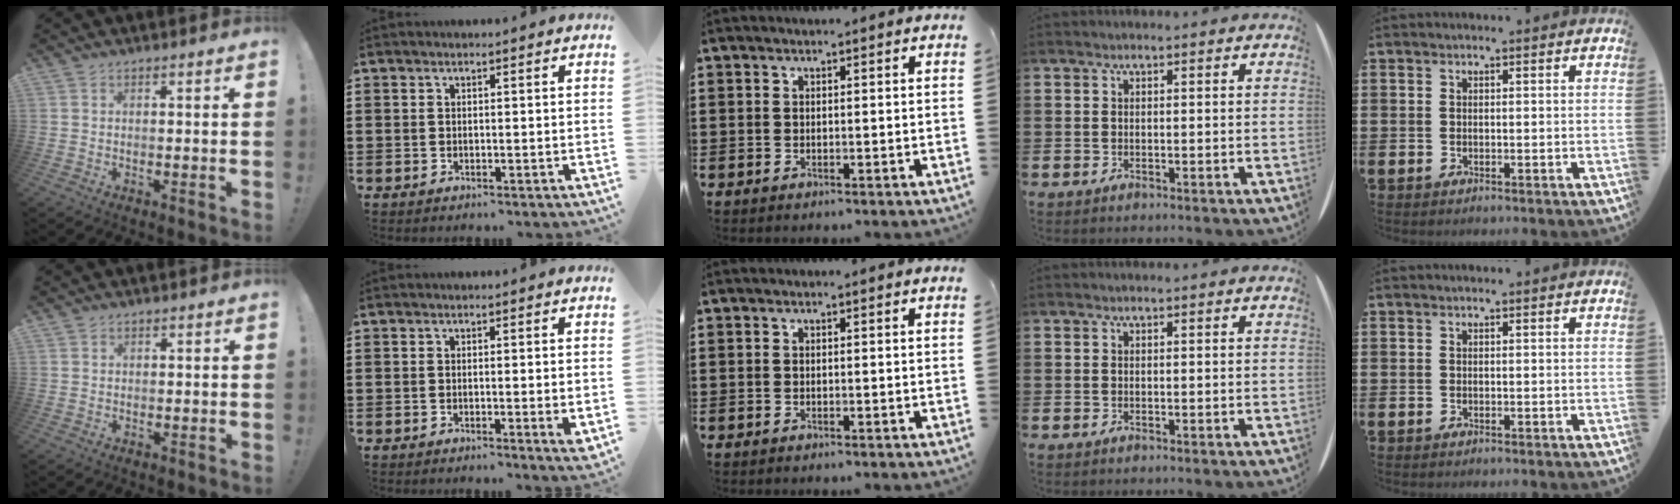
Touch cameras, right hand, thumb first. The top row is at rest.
{"thumb": {"total": 1.4, "force": [1.0, 1.0, -0.1], "torque": [0.017, -0.010, 0.015]}, "index": {"total": 1.9, "force": [-0.2, 0.2, 1.9], "torque": [-0.034, -0.007, -0.001]}}